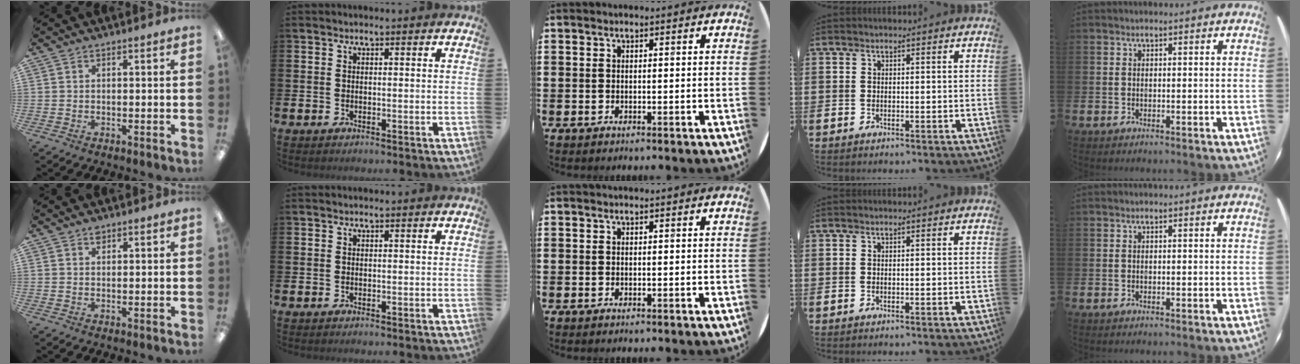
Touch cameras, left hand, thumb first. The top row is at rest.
{"thumb": {"total": 1.4, "force": [1.0, 0.8, 0.6], "torque": [-0.006, -0.003, 0.017]}}